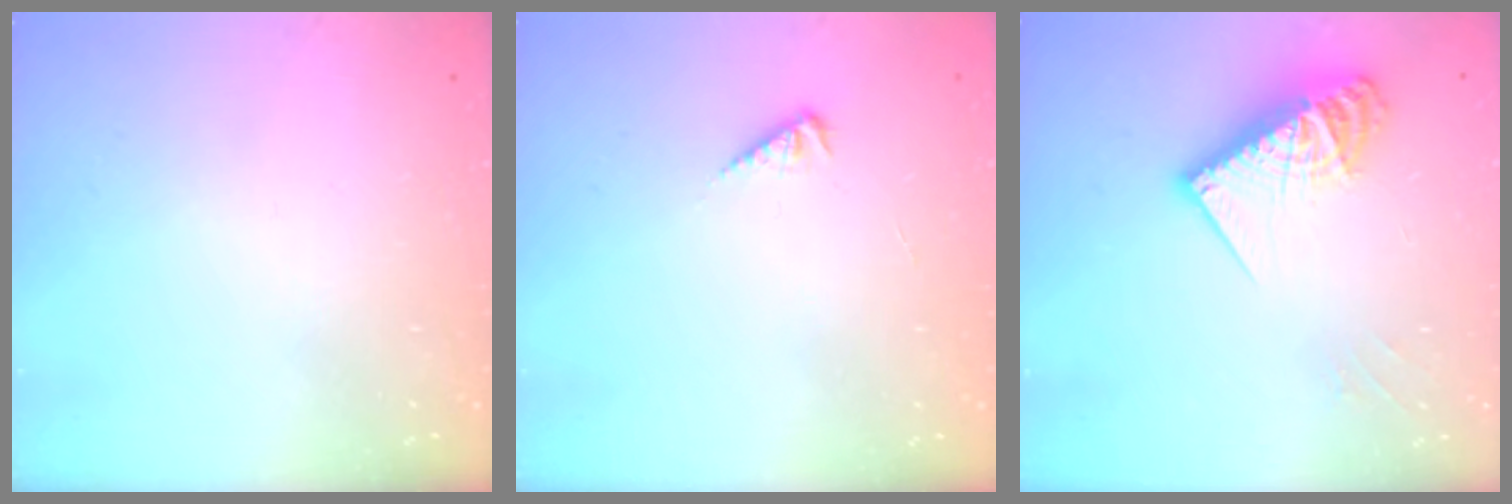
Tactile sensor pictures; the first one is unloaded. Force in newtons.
{"total": 2.3, "press": 2.3, "slide": 0.2}
{"total": 14.8, "press": 14.7, "slide": 1.3}